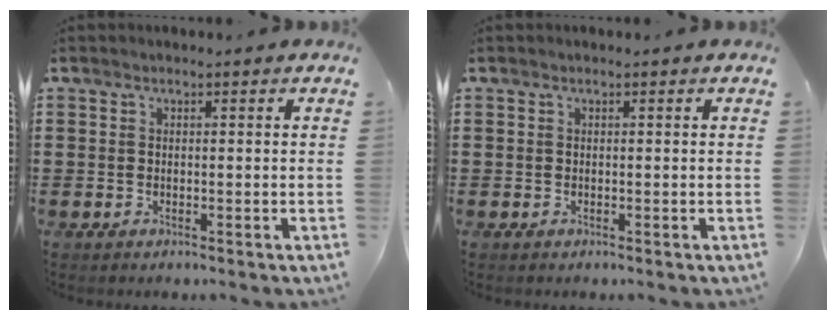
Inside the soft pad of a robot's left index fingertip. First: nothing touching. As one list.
[{"total": 0.0}]